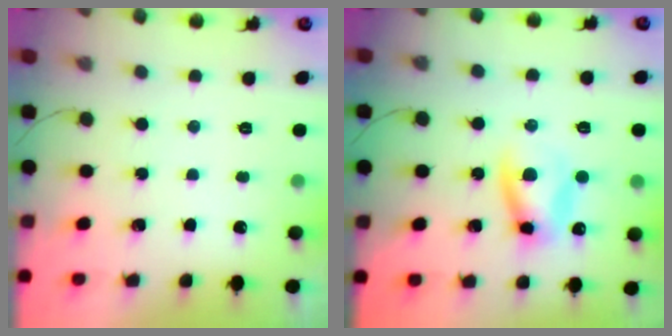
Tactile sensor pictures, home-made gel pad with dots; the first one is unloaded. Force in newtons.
{"total": 9.7, "press": 9.5, "slide": 1.8}